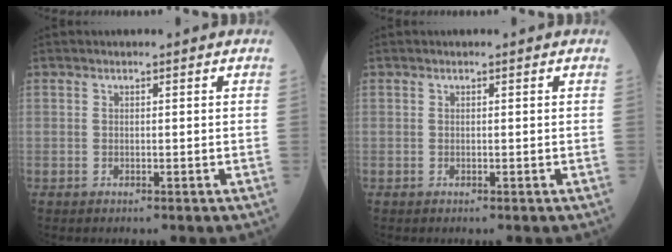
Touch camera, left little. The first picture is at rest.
{"total": 0.0}